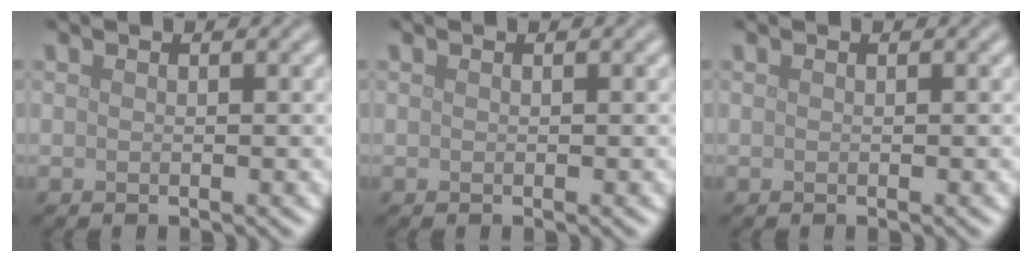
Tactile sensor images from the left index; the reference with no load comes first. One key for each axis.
{"total": 0.0}
{"total": 0.0}